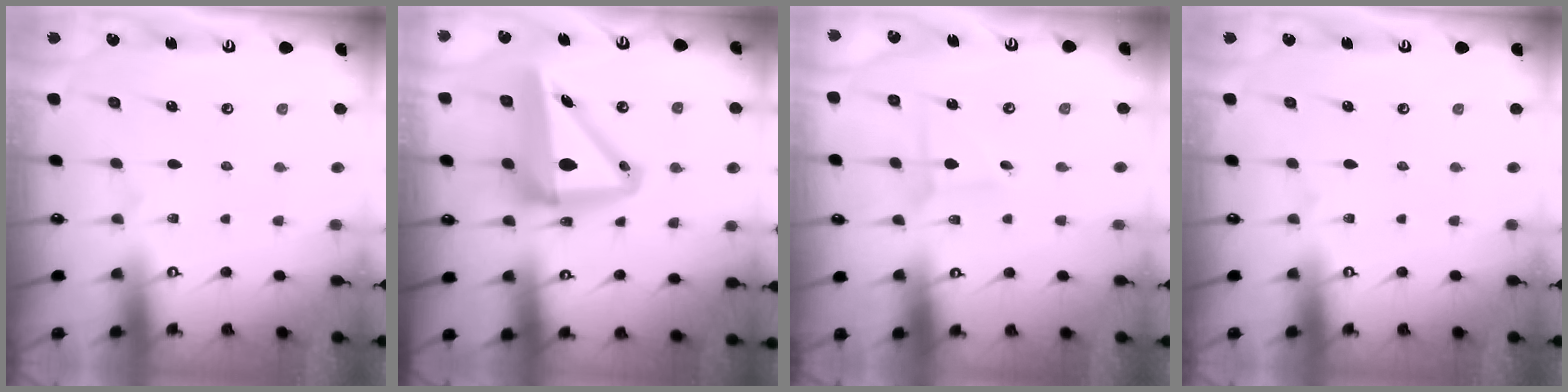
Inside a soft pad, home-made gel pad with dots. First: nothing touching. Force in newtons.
{"total": 13.0, "press": 12.6, "slide": 3.4}
{"total": 1.1, "press": 1.1, "slide": 0.0}
{"total": 0.0}